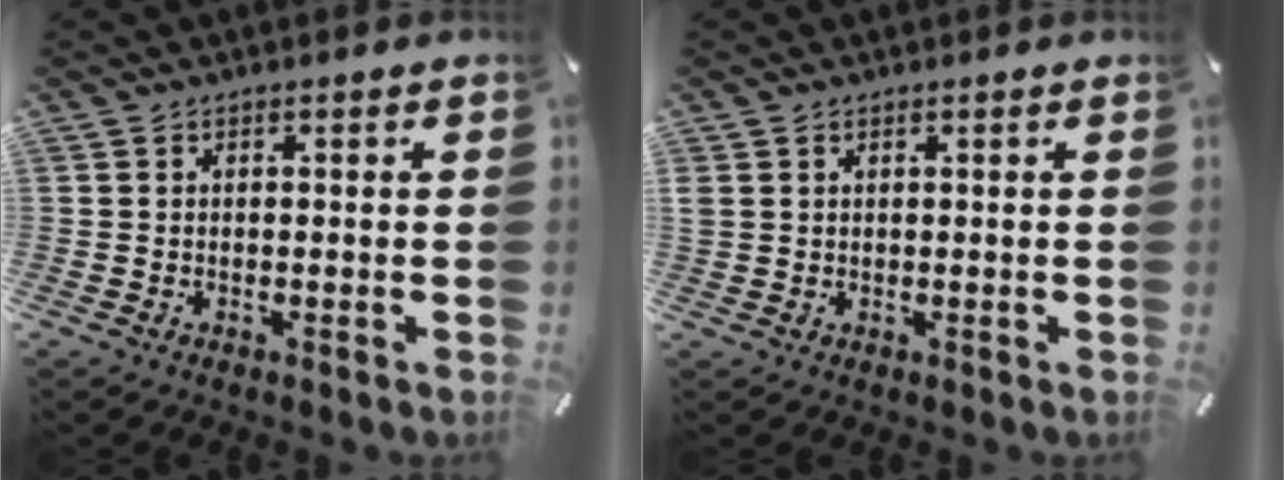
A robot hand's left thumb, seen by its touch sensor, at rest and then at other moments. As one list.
[{"total": 1.0, "force": [0.7, 0.7, 0.2], "torque": [-0.006, -0.001, 0.014]}]